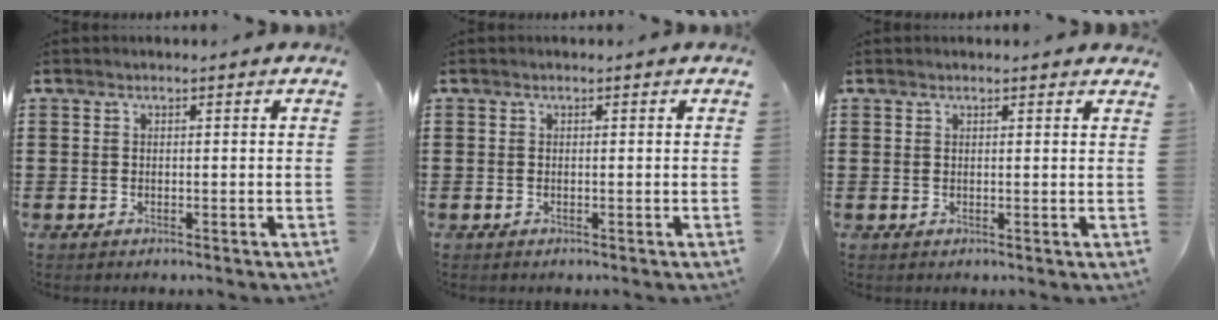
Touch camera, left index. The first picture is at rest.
{"total": 0.0}
{"total": 1.0, "force": [0.9, 0.1, 0.4], "torque": [-0.010, 0.001, 0.017]}